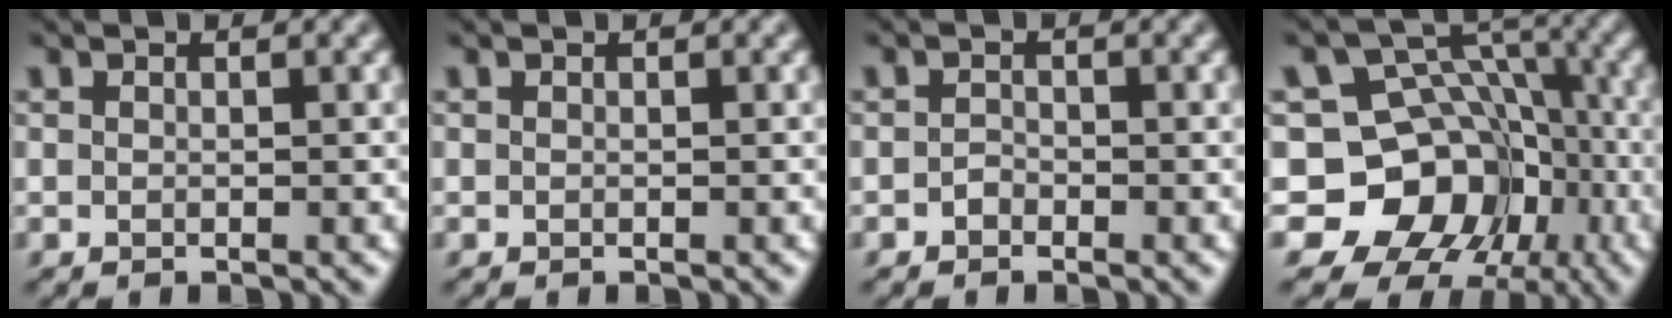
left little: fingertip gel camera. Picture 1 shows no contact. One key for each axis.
{"total": 0.0}
{"total": 0.9, "fx": -0.7, "fy": 0.5, "fz": 0.2, "tx": -0.003, "ty": 0.000, "tz": -0.016}
{"total": 11.9, "fx": -4.5, "fy": 9.7, "fz": 5.4, "tx": -0.079, "ty": 0.017, "tz": -0.101}